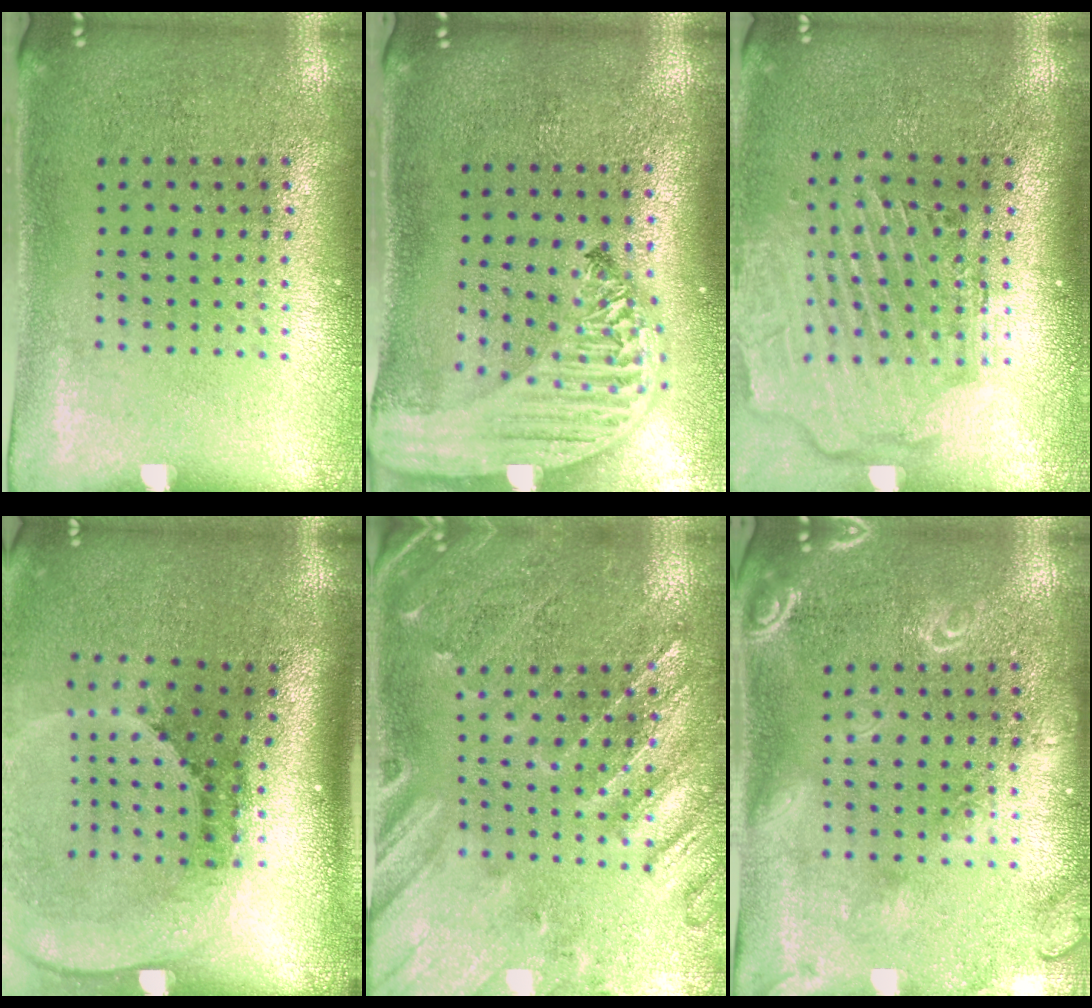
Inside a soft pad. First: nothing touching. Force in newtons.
{"total": 3.2, "press": 2.6, "slide": 1.9}
{"total": 2.7, "press": 2.2, "slide": 1.5}
{"total": 2.5, "press": 1.7, "slide": 1.8}
{"total": 0.6, "press": 0.4, "slide": 0.4}
{"total": 1.8, "press": 1.7, "slide": 0.2}